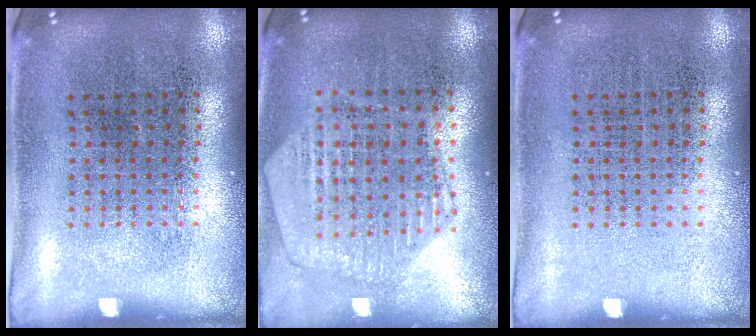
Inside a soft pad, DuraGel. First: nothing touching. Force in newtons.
{"total": 1.2, "press": 1.2, "slide": 0.1}
{"total": 0.0}